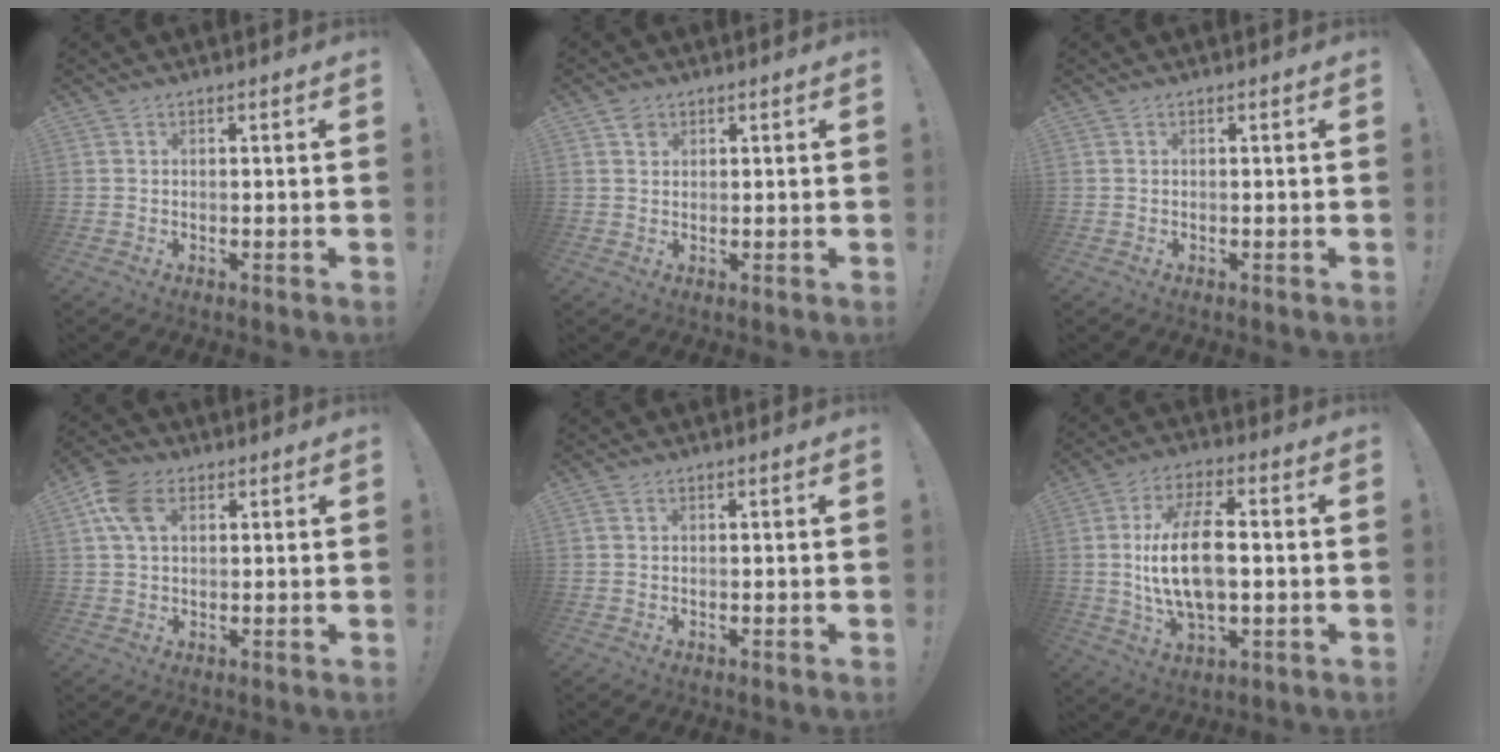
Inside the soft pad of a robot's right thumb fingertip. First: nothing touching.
{"total": 1.9, "force": [1.2, 1.4, 0.4], "torque": [0.001, -0.003, 0.020]}
{"total": 0.0}
{"total": 9.0, "force": [3.3, 5.8, 6.0], "torque": [-0.109, 0.004, 0.065]}
{"total": 0.8, "force": [0.4, 0.4, 0.6], "torque": [-0.005, -0.002, 0.005]}
{"total": 15.7, "force": [0.1, 7.4, 13.8], "torque": [-0.259, -0.001, -0.004]}